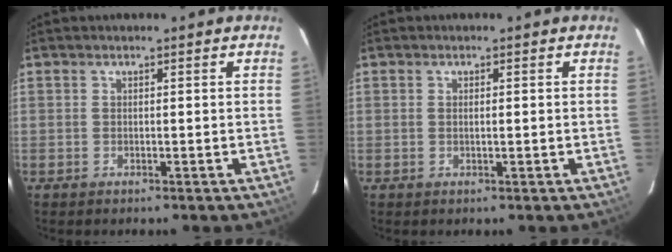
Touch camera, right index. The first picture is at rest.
{"total": 0.8, "force": [0.1, 0.1, 0.8], "torque": [-0.014, 0.002, 0.001]}